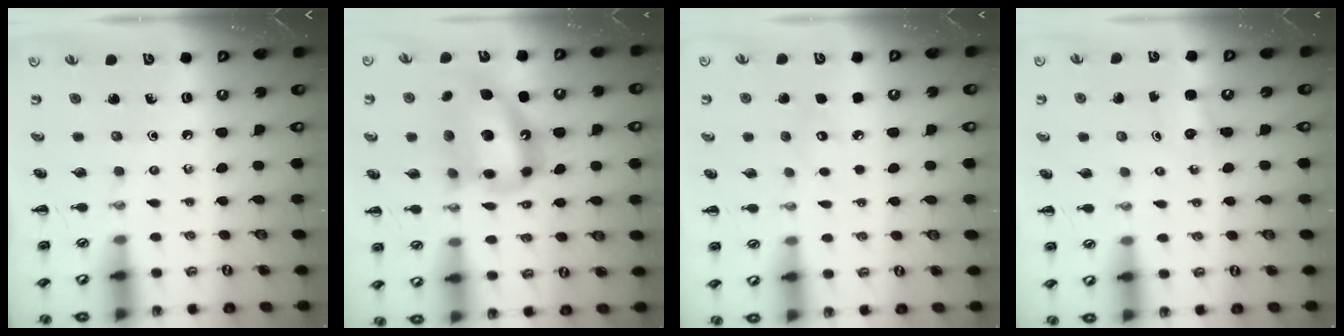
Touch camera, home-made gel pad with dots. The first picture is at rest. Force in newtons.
{"total": 16.9, "press": 16.4, "slide": 4.3}
{"total": 5.5, "press": 5.3, "slide": 1.4}
{"total": 2.8, "press": 2.7, "slide": 0.9}